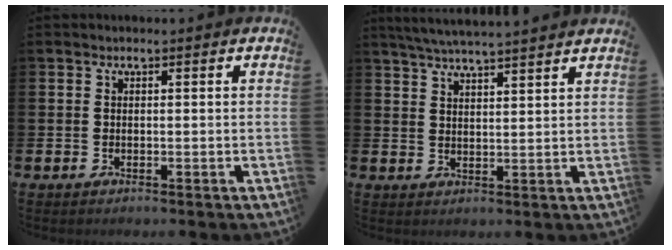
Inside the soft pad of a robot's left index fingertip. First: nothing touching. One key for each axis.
{"total": 4.8, "fx": 4.7, "fy": -0.5, "fz": 1.0, "tx": -0.040, "ty": -0.016, "tz": 0.086}